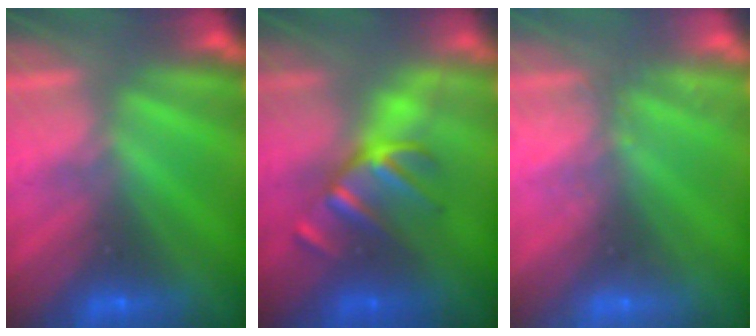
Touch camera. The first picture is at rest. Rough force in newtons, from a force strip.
{"total": 2.9}
{"total": 2.4}